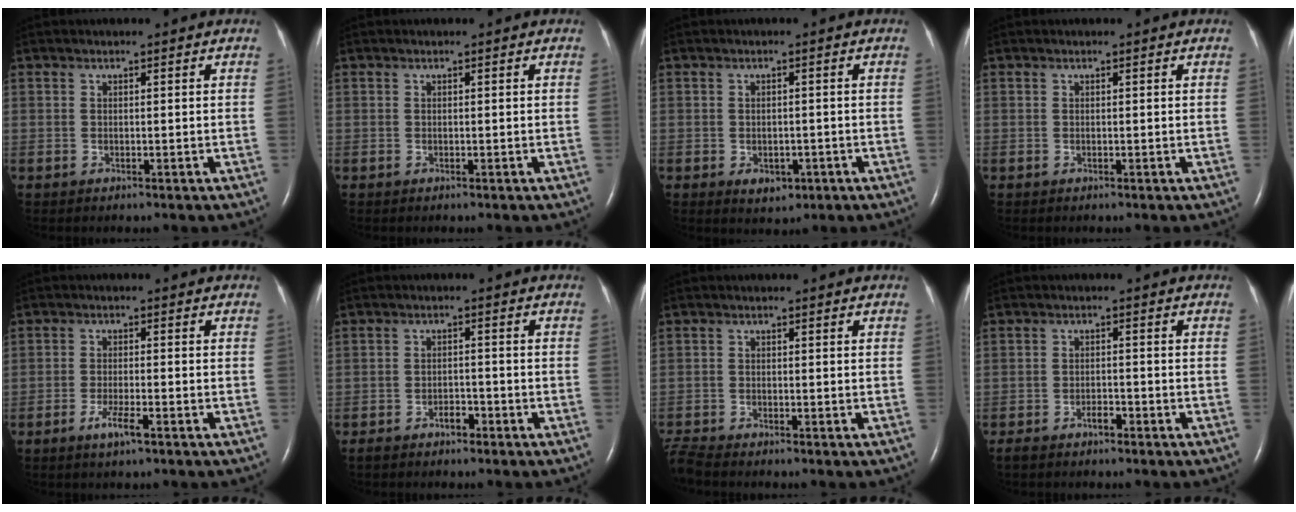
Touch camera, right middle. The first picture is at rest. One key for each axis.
{"total": 0.0}
{"total": 3.1, "fx": -1.3, "fy": 2.1, "fz": 1.8, "tx": -0.020, "ty": 0.000, "tz": -0.007}
{"total": 0.0}
{"total": 3.2, "fx": -2.0, "fy": 0.2, "fz": 2.6, "tx": -0.052, "ty": -0.004, "tz": -0.038}
{"total": 2.4, "fx": -1.8, "fy": 1.0, "fz": 1.3, "tx": -0.024, "ty": 0.003, "tz": -0.030}
{"total": 3.0, "fx": -2.9, "fy": -0.3, "fz": 0.6, "tx": -0.022, "ty": -0.019, "tz": -0.057}
{"total": 2.2, "fx": -1.7, "fy": 0.7, "fz": 1.2, "tx": -0.025, "ty": 0.001, "tz": -0.029}